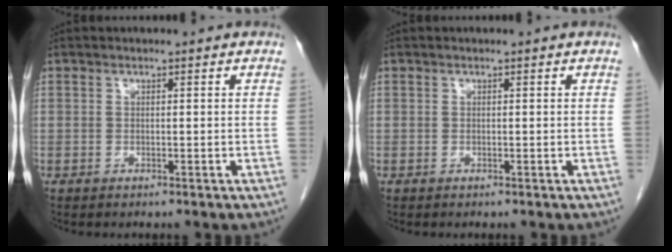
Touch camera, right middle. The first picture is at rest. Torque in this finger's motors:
{"motor_torque": [0.00, 0.00, 0.00, 0.00]}